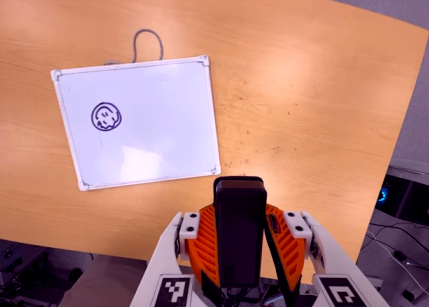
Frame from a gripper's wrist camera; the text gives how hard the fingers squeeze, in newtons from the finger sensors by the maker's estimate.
{"total": 5.6, "left": 4.6, "right": 6.7}